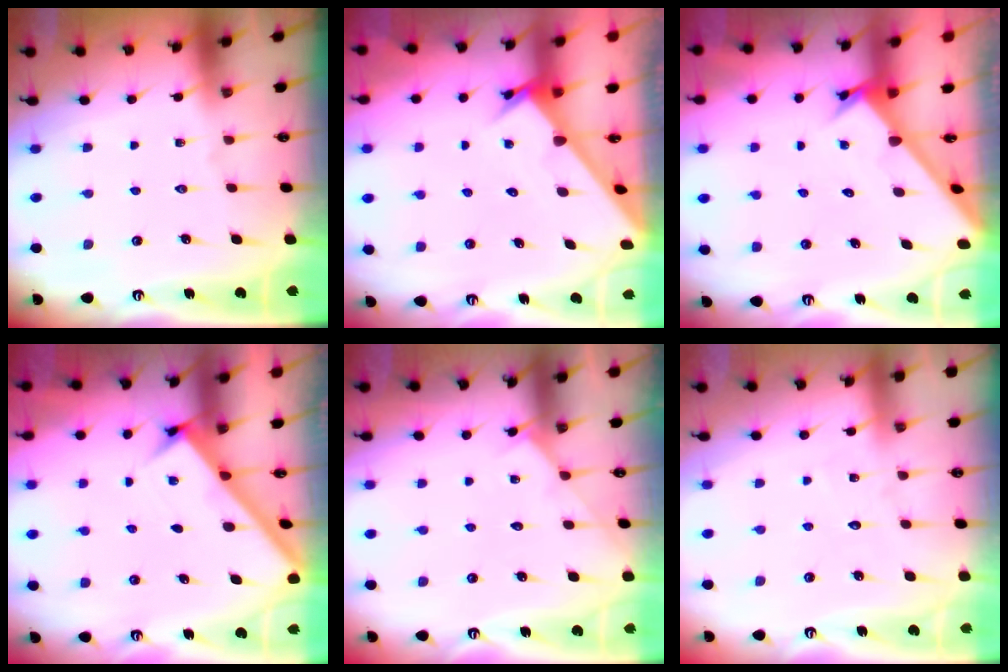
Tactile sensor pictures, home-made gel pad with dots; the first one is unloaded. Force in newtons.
{"total": 2.8, "press": 2.8, "slide": 0.1}
{"total": 2.2, "press": 2.2, "slide": 0.1}
{"total": 2.8, "press": 2.7, "slide": 0.4}
{"total": 2.6, "press": 2.5, "slide": 0.4}
{"total": 3.4, "press": 3.4, "slide": 0.3}